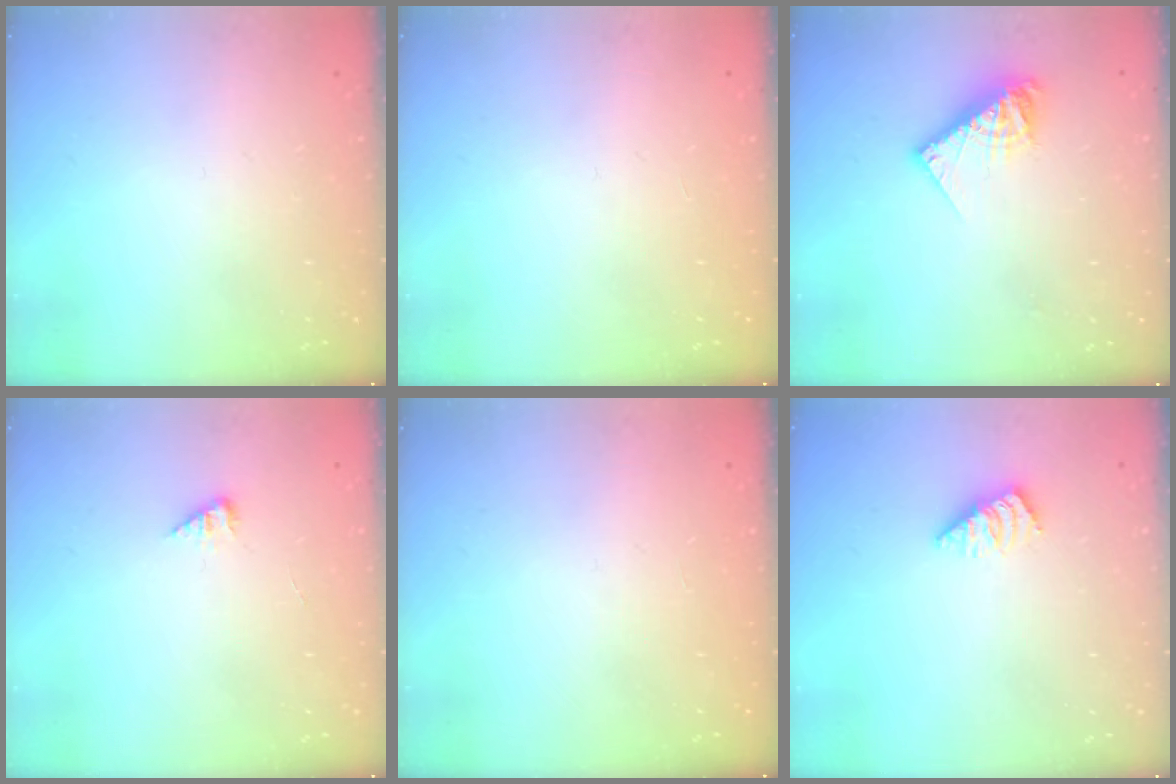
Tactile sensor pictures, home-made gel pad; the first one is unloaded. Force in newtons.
{"total": 0.0}
{"total": 9.7, "press": 9.7, "slide": 0.8}
{"total": 2.4, "press": 2.4, "slide": 0.4}
{"total": 0.0}
{"total": 2.6, "press": 2.5, "slide": 0.4}